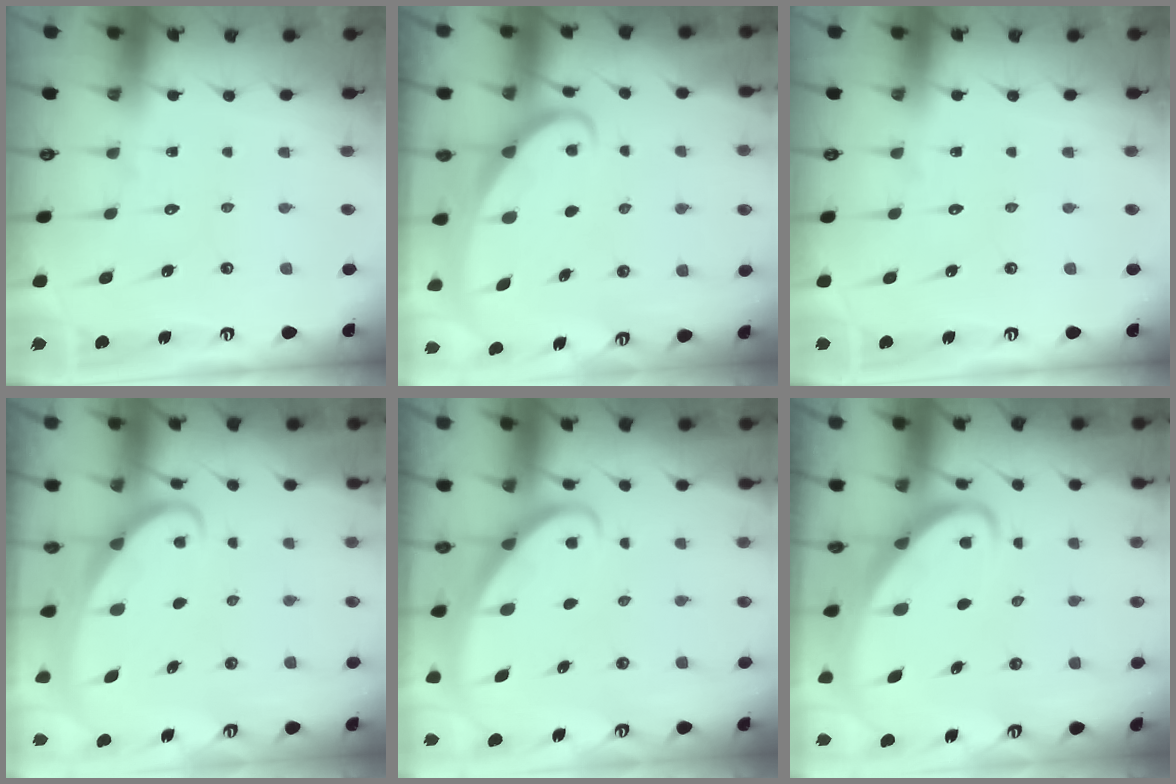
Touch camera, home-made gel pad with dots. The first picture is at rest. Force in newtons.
{"total": 2.0, "press": 2.0, "slide": 0.0}
{"total": 0.0}
{"total": 2.0, "press": 2.0, "slide": 0.0}
{"total": 2.9, "press": 2.9, "slide": 0.2}
{"total": 3.3, "press": 3.2, "slide": 0.4}